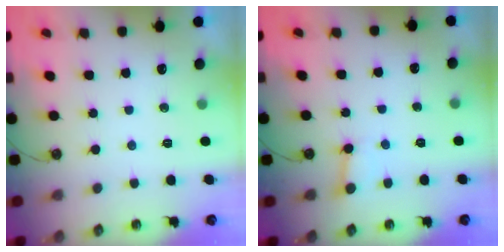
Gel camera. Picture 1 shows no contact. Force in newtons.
{"total": 2.7, "press": 2.7, "slide": 0.3}